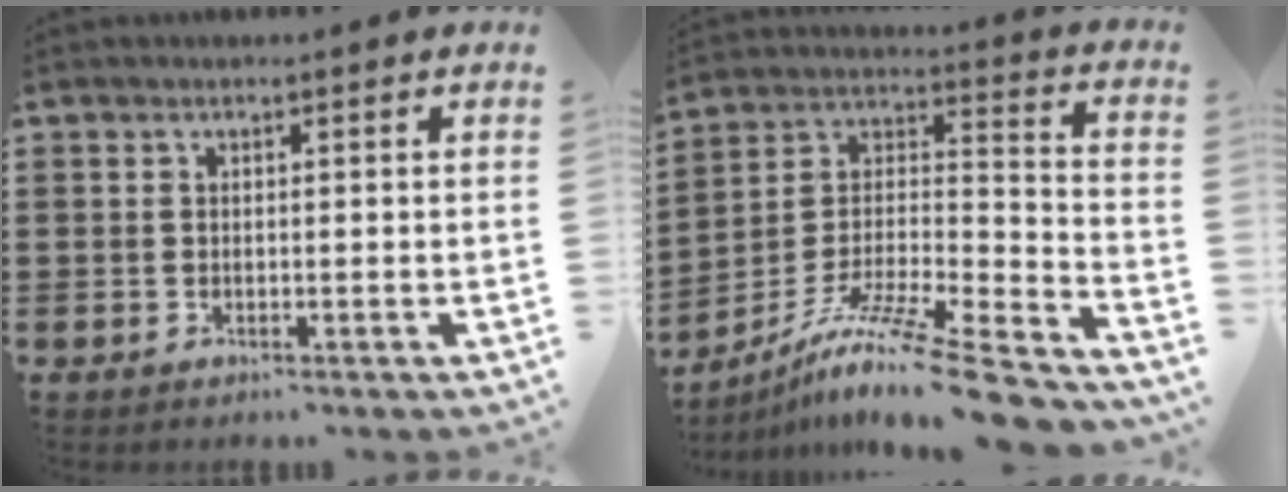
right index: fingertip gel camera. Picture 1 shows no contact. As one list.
[{"total": 13.0, "force": [-10.0, 0.7, 8.2], "torque": [-0.141, 0.011, -0.188]}]